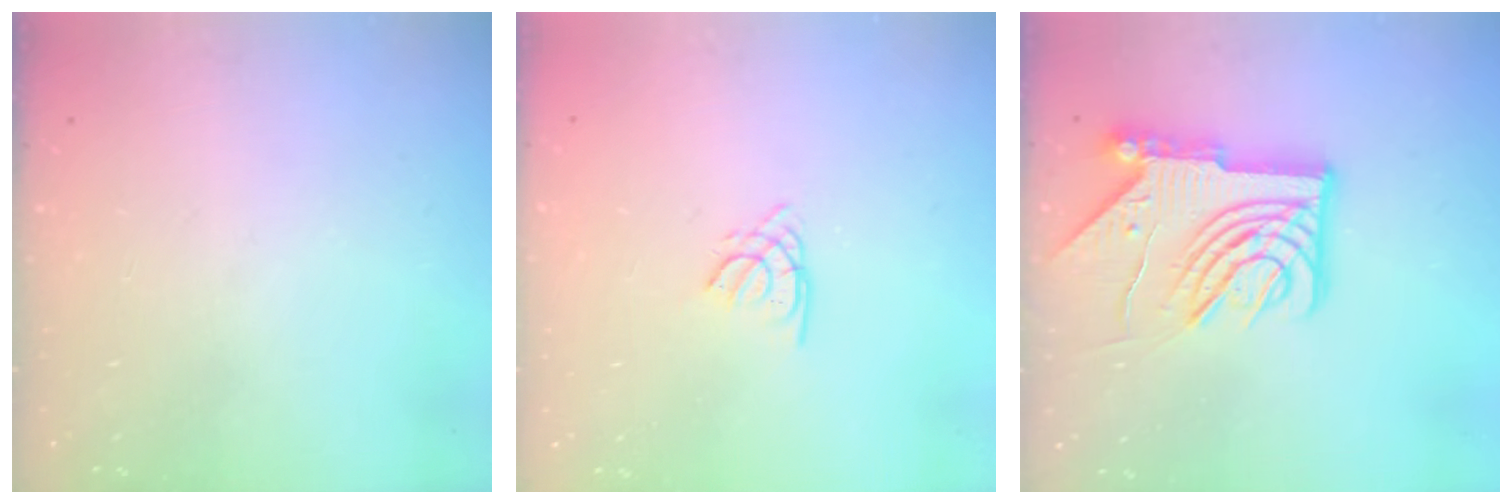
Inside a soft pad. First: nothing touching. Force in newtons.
{"total": 1.1, "press": 1.1, "slide": 0.3}
{"total": 12.2, "press": 12.1, "slide": 1.4}